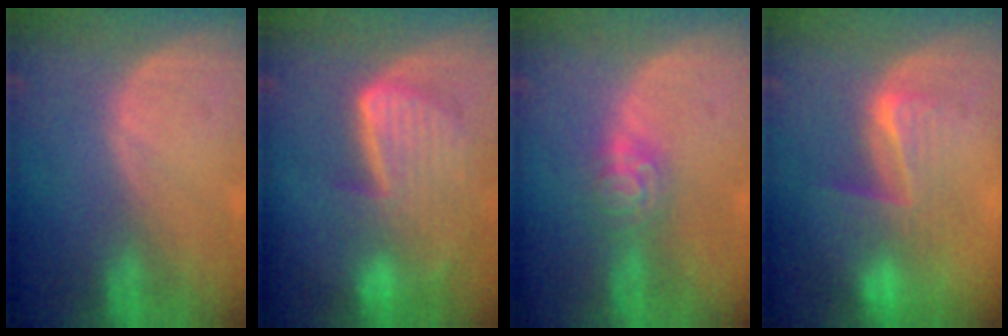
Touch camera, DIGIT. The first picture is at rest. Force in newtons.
{"total": 9.3, "press": 8.0, "slide": 4.6}
{"total": 4.5, "press": 3.9, "slide": 2.3}
{"total": 6.7, "press": 6.5, "slide": 1.4}